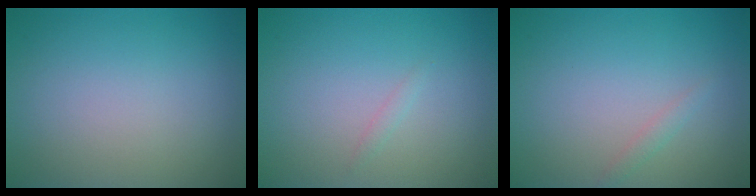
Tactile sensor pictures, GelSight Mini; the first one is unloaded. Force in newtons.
{"total": 0.5, "press": 0.5, "slide": 0.0}
{"total": 0.8, "press": 0.8, "slide": 0.0}